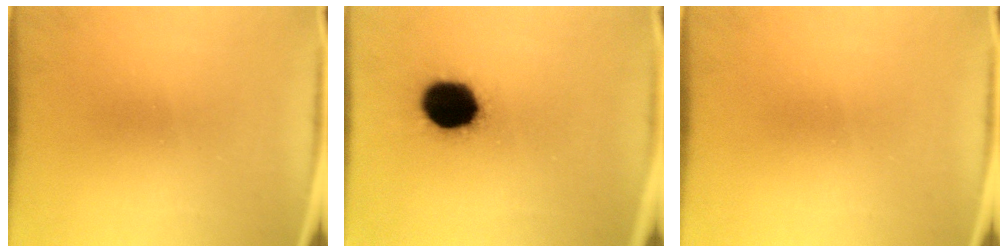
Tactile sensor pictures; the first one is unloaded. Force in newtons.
{"total": 15.2}
{"total": 0.0}